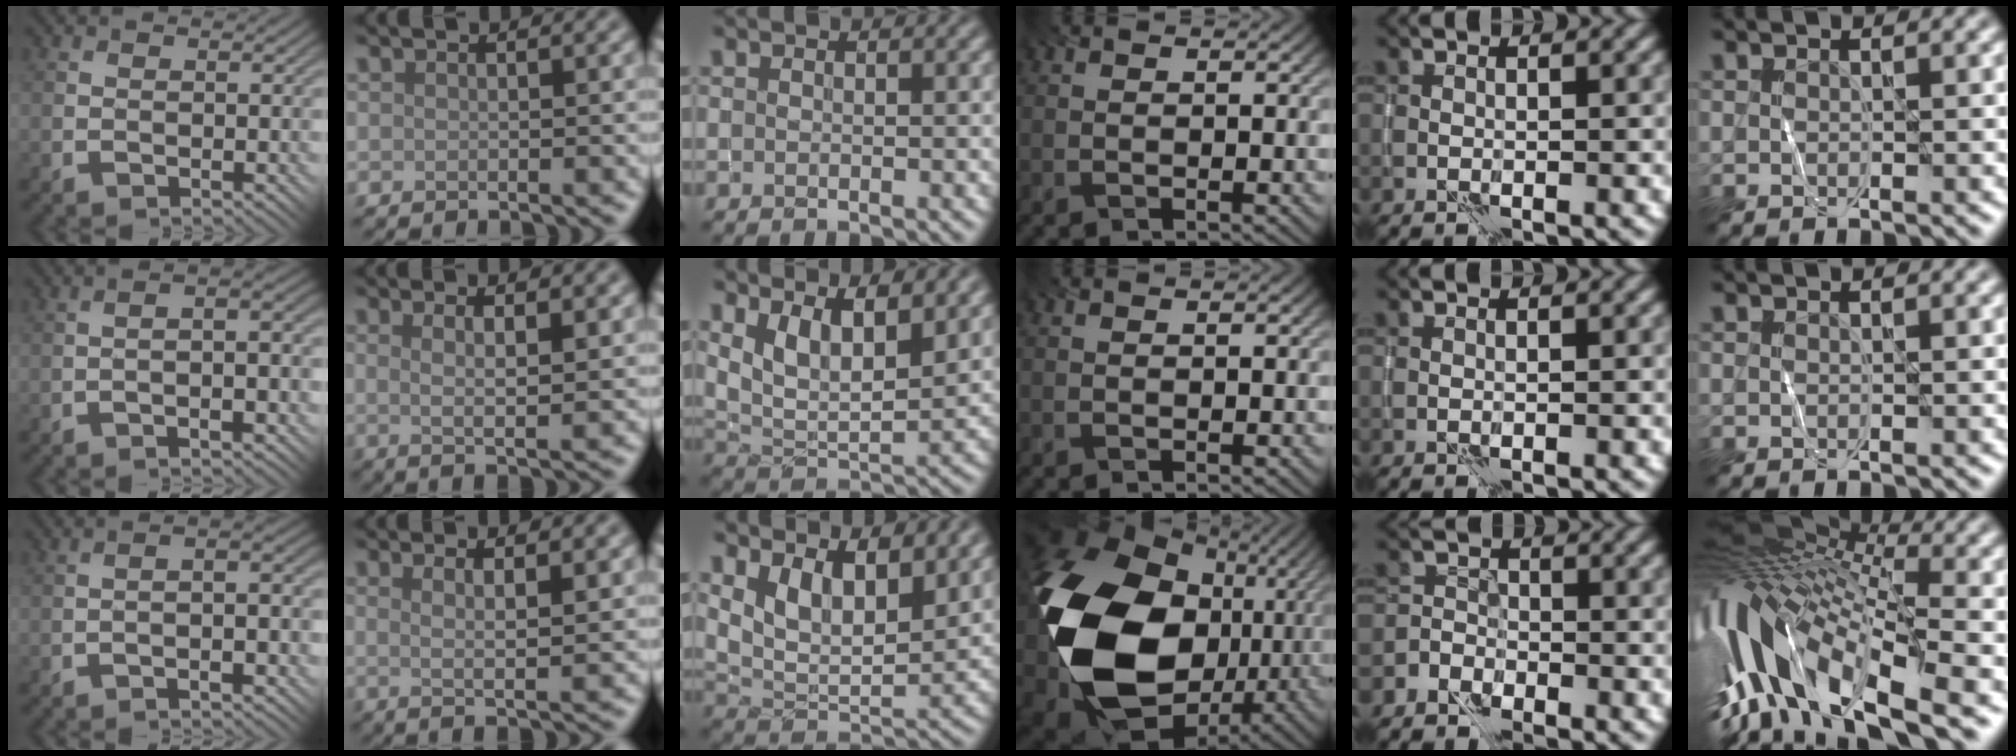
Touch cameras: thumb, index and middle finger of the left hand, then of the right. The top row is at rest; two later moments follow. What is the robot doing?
{"motion": "wrap", "object": "yarn"}